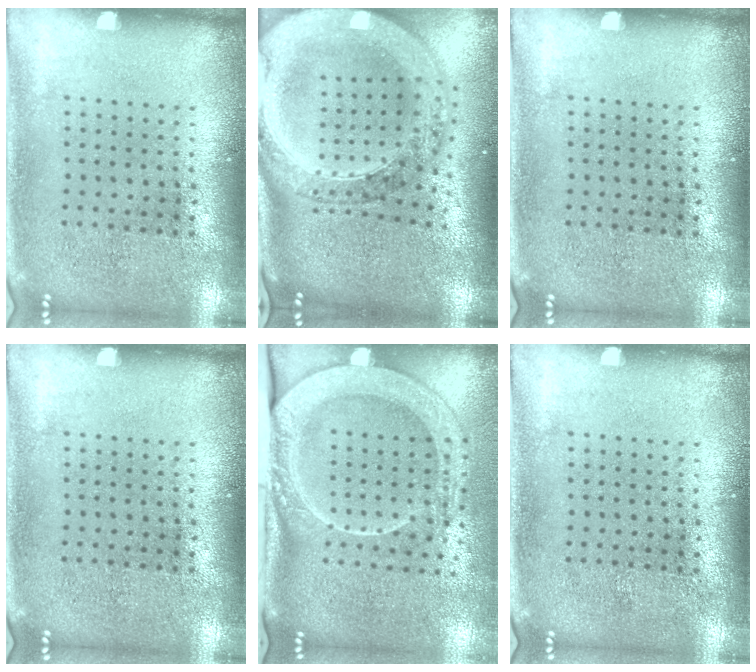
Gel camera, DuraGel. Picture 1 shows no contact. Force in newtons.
{"total": 3.4, "press": 2.7, "slide": 2.0}
{"total": 0.0}
{"total": 0.0}
{"total": 2.8, "press": 2.1, "slide": 1.8}
{"total": 0.0}